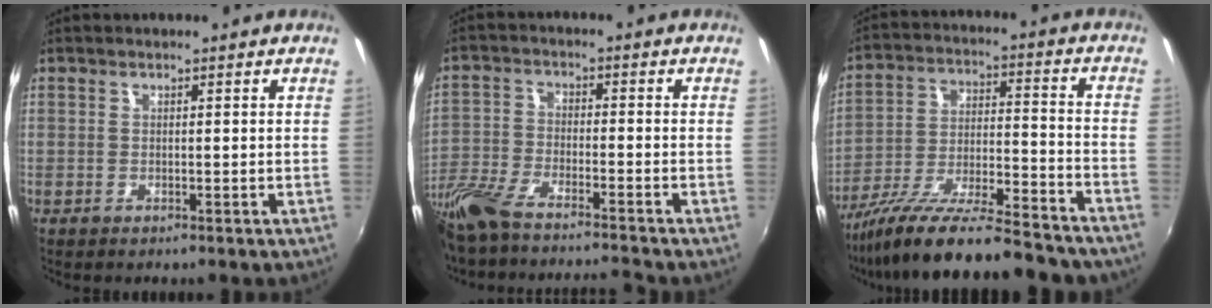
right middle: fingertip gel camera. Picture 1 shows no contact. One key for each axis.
{"total": 14.7, "fx": -12.8, "fy": 1.9, "fz": 7.0, "tx": -0.174, "ty": -0.035, "tz": -0.241}
{"total": 23.7, "fx": -19.7, "fy": 4.5, "fz": 12.5, "tx": -0.219, "ty": -0.047, "tz": -0.299}